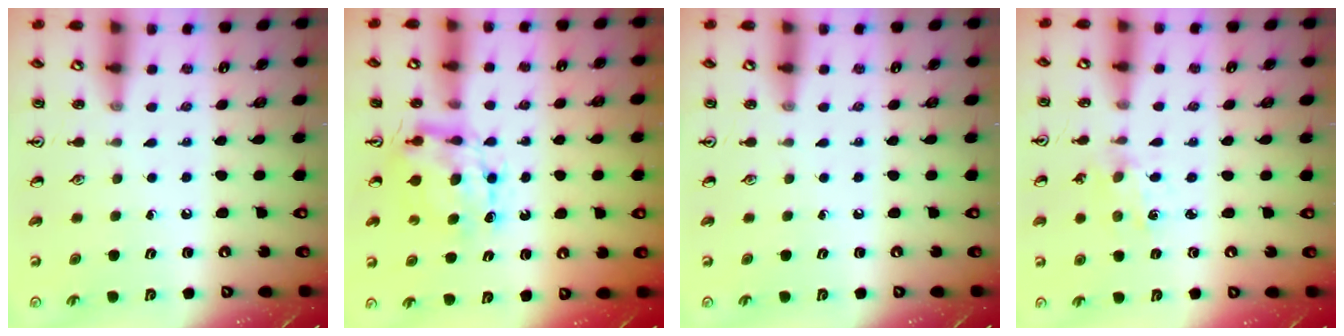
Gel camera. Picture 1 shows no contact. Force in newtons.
{"total": 7.7, "press": 7.7, "slide": 0.5}
{"total": 0.0}
{"total": 1.3, "press": 1.3, "slide": 0.3}